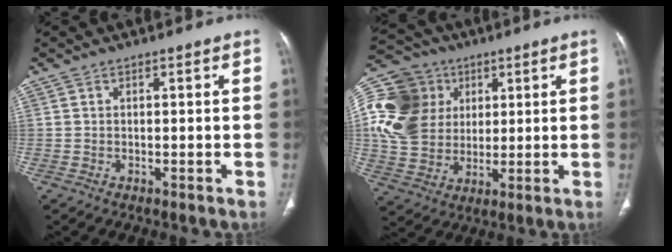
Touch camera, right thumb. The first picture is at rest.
{"total": 18.9, "force": [3.9, 15.6, 9.8], "torque": [-0.190, 0.015, 0.074]}